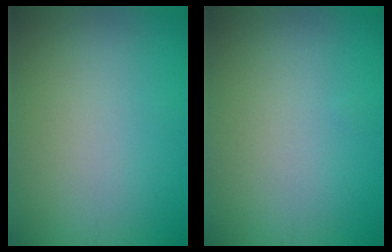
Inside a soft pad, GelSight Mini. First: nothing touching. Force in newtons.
{"total": 0.0}